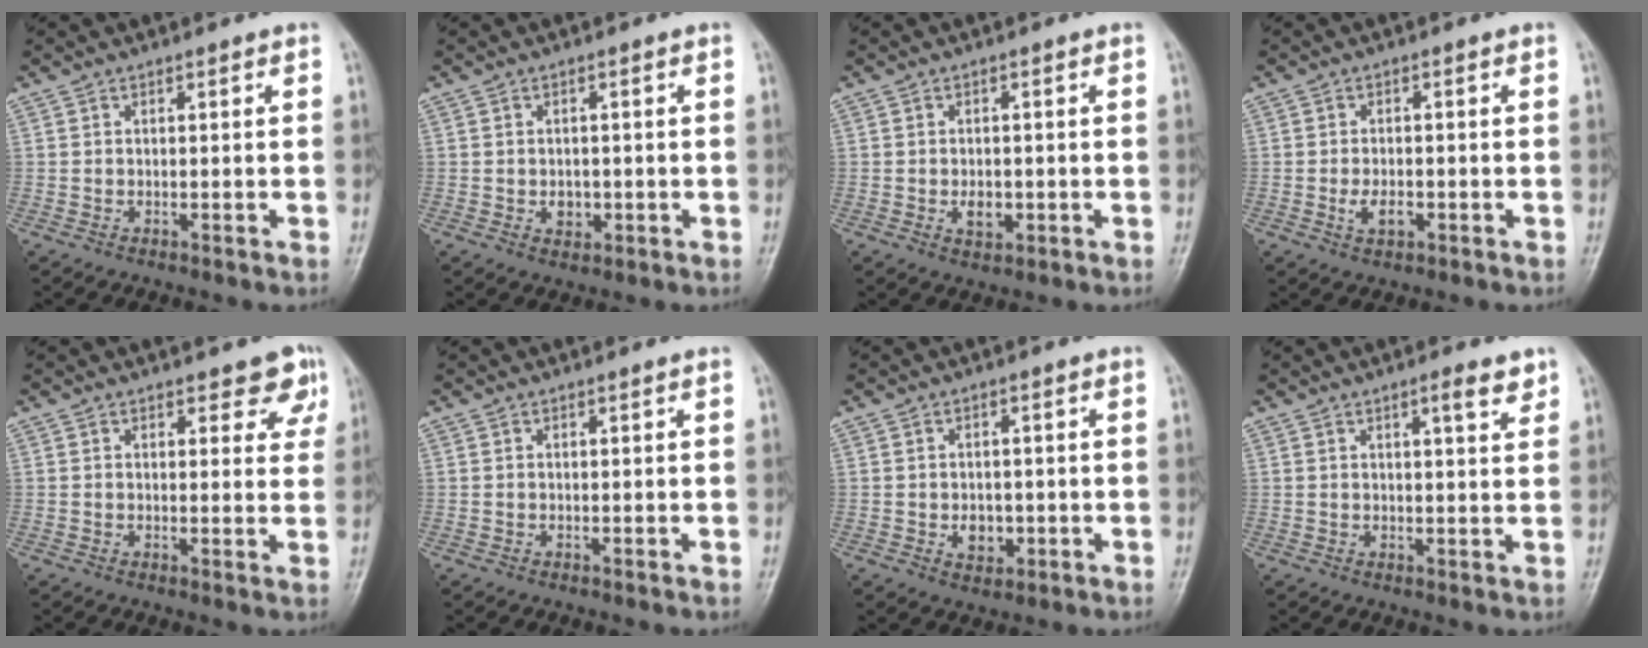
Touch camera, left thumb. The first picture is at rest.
{"total": 2.5, "force": [-0.5, 2.1, 1.3], "torque": [-0.006, 0.004, -0.001]}
{"total": 3.2, "force": [-0.7, 2.2, 2.2], "torque": [-0.025, 0.001, -0.005]}
{"total": 3.2, "force": [-1.1, 1.9, 2.4], "torque": [-0.040, 0.004, -0.016]}
{"total": 4.8, "force": [3.2, 2.5, 2.5], "torque": [0.008, -0.013, 0.033]}
{"total": 0.0}
{"total": 3.7, "force": [-0.7, 2.9, 2.2], "torque": [-0.016, 0.003, -0.003]}
{"total": 3.9, "force": [2.5, 0.8, 2.9], "torque": [-0.033, -0.014, 0.037]}